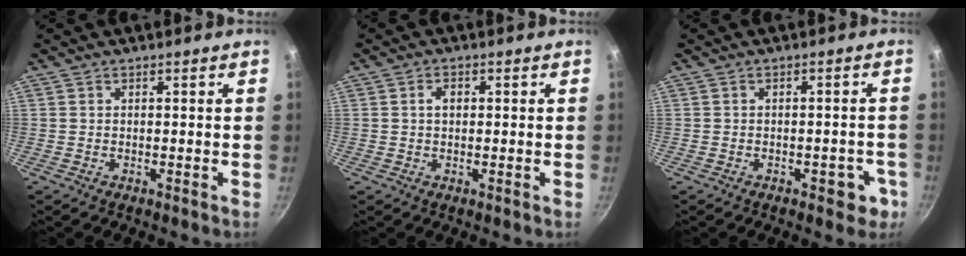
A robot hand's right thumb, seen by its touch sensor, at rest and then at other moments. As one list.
[{"total": 2.3, "force": [0.4, 1.5, 1.6], "torque": [-0.017, 0.006, 0.006]}, {"total": 4.5, "force": [-2.0, 2.6, 3.0], "torque": [-0.009, 0.022, -0.016]}]